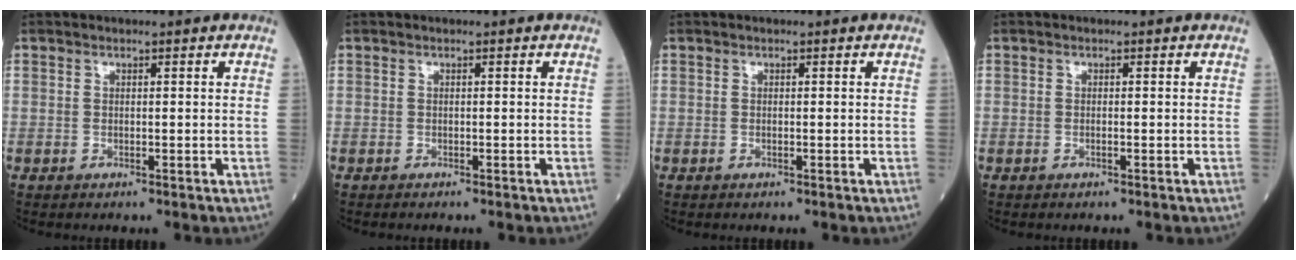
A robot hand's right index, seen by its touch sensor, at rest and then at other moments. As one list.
[{"total": 0.0}, {"total": 0.0}, {"total": 0.0}]